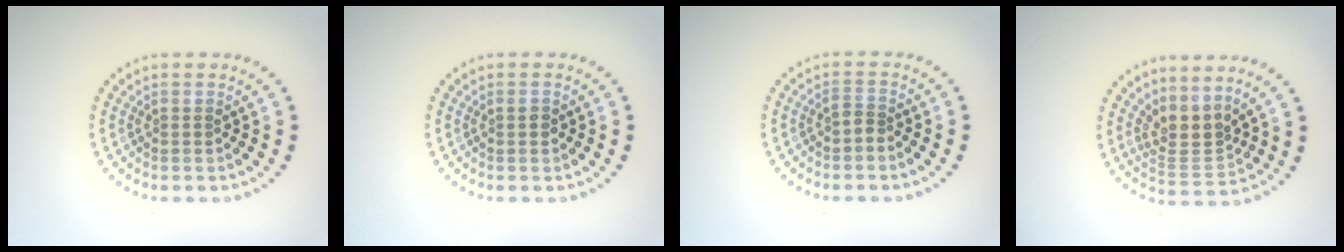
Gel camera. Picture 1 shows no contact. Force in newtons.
{"total": 0.7, "press": 0.7, "slide": 0.1}
{"total": 1.0, "press": 0.6, "slide": 0.7}
{"total": 3.0, "press": 2.1, "slide": 2.1}